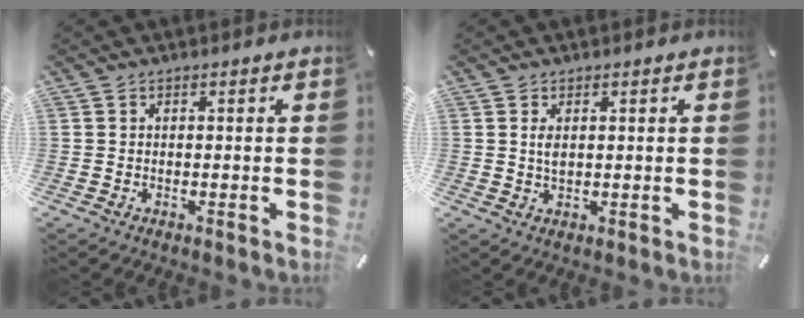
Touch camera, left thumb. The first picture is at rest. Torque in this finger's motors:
{"motor_torque": [0.48, 0.70, 0.22, -0.24, 0.00]}